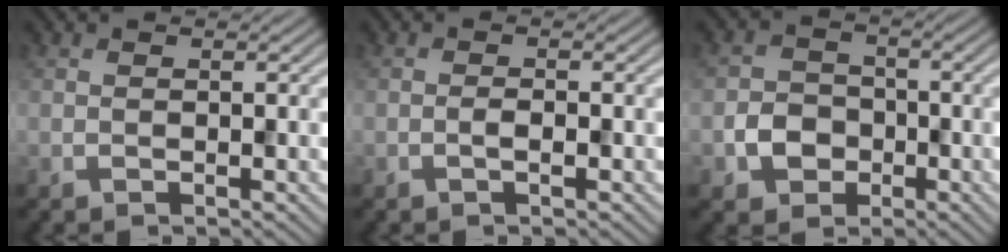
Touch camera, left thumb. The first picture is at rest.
{"total": 1.1, "force": [-0.5, 0.2, 0.9], "torque": [-0.017, 0.002, -0.009]}
{"total": 4.3, "force": [-1.6, 3.5, 1.7], "torque": [-0.031, -0.002, -0.035]}